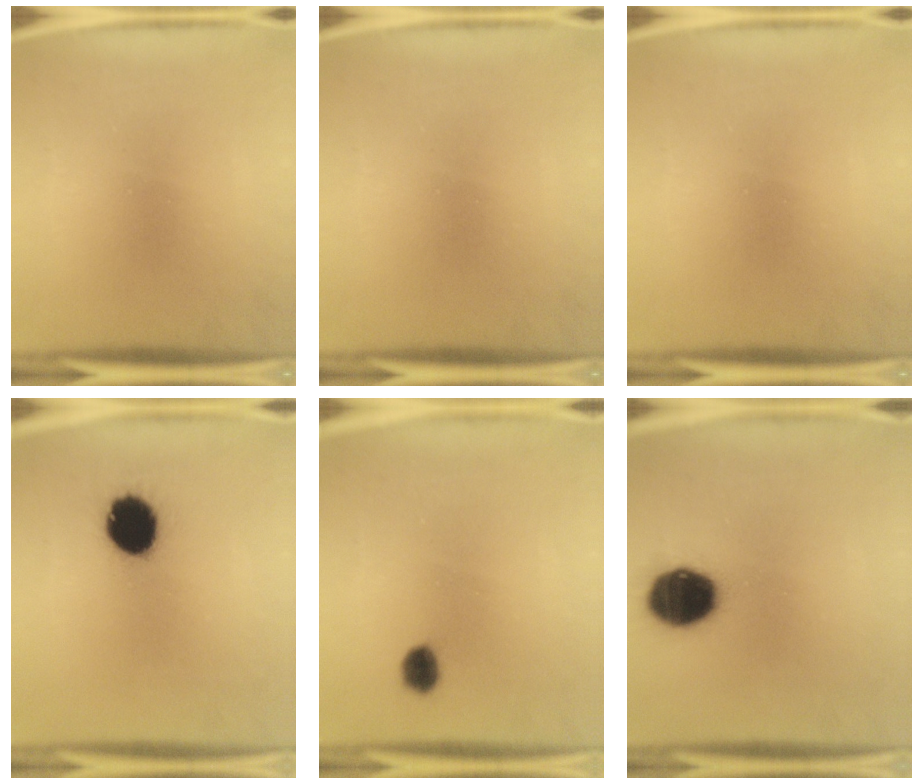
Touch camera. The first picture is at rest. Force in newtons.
{"total": 0.0}
{"total": 0.0}
{"total": 12.2}
{"total": 3.2}
{"total": 15.8}